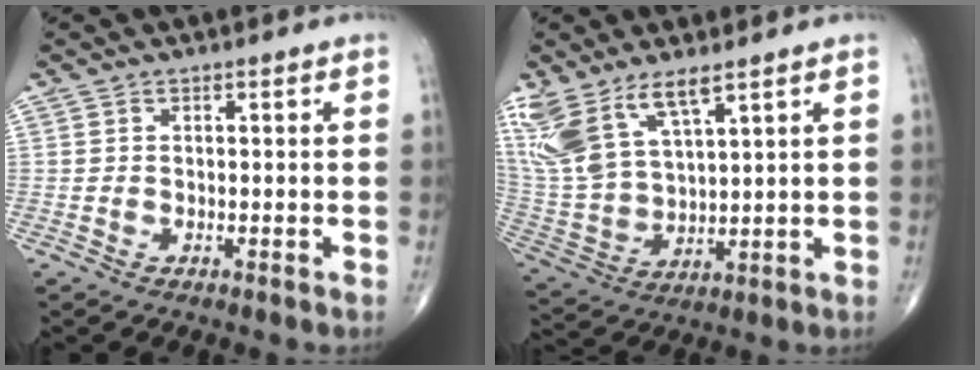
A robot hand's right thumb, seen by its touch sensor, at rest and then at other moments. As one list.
[{"total": 13.5, "force": [8.6, 5.0, 9.1], "torque": [-0.196, -0.027, 0.189]}]